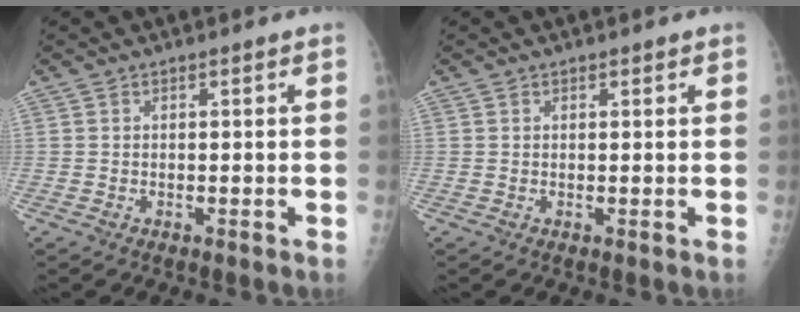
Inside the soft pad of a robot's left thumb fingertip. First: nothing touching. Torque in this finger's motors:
{"motor_torque": [-0.02, 0.12, 0.01, 0.07, -0.01]}